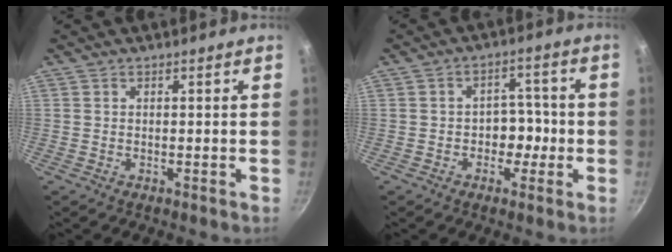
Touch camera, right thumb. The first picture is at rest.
{"total": 5.4, "force": [-1.3, 4.2, 3.0], "torque": [0.007, 0.021, -0.021]}